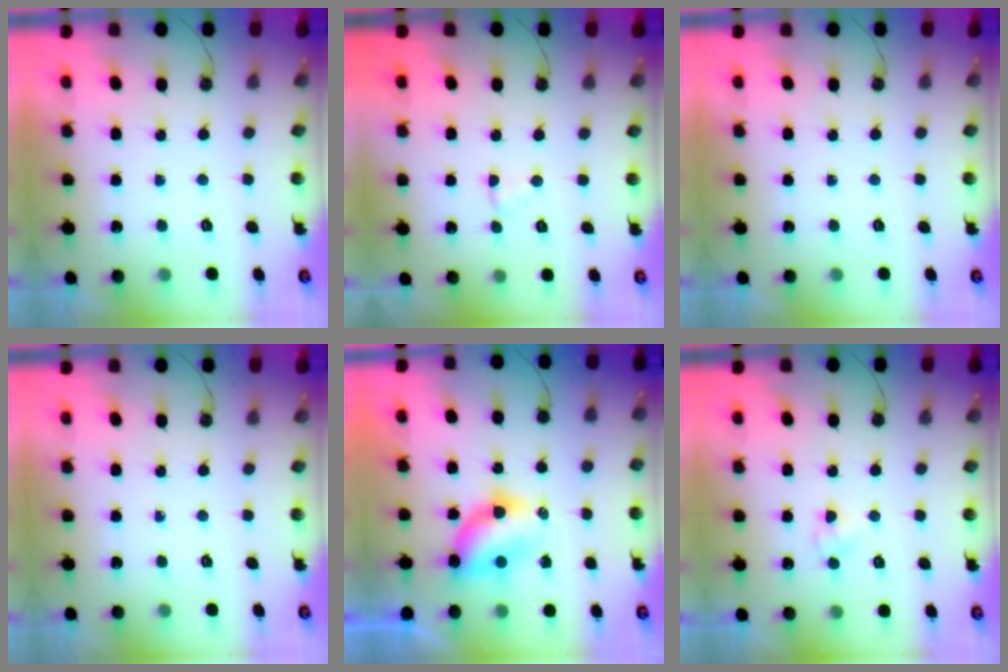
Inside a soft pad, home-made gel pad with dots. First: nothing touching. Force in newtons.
{"total": 1.8, "press": 1.7, "slide": 0.4}
{"total": 0.0}
{"total": 0.0}
{"total": 7.6, "press": 6.7, "slide": 3.6}
{"total": 3.8, "press": 3.8, "slide": 0.3}